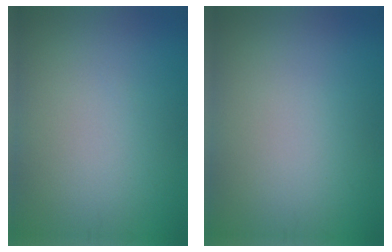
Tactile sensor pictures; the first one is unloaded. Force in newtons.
{"total": 0.0}